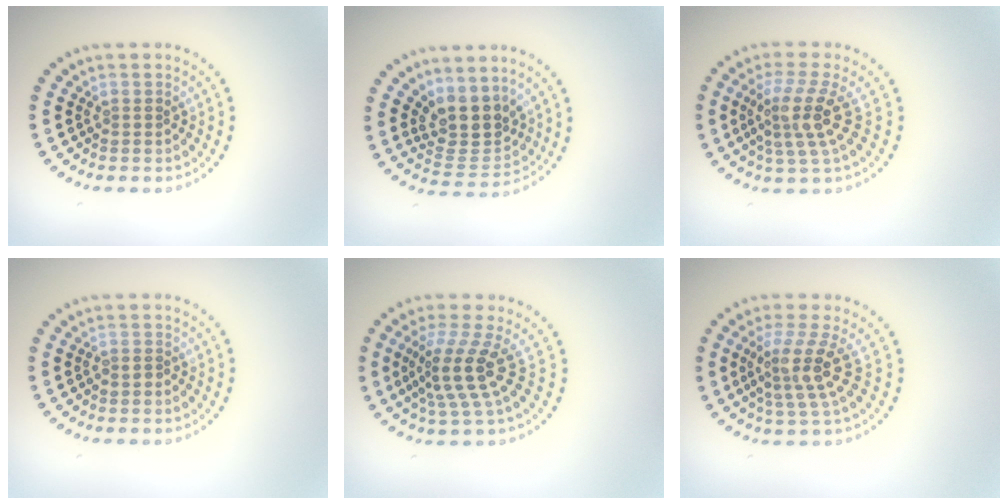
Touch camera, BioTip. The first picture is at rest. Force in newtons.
{"total": 4.0, "press": 3.5, "slide": 2.1}
{"total": 4.0, "press": 2.8, "slide": 2.8}
{"total": 0.6, "press": 0.3, "slide": 0.5}
{"total": 4.3, "press": 3.1, "slide": 3.0}
{"total": 4.0, "press": 2.8, "slide": 2.8}